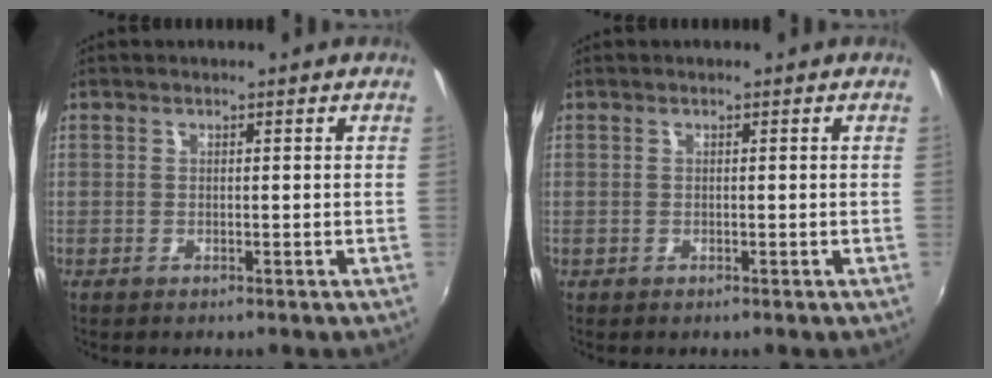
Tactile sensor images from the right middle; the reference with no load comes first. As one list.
[{"total": 0.0}]